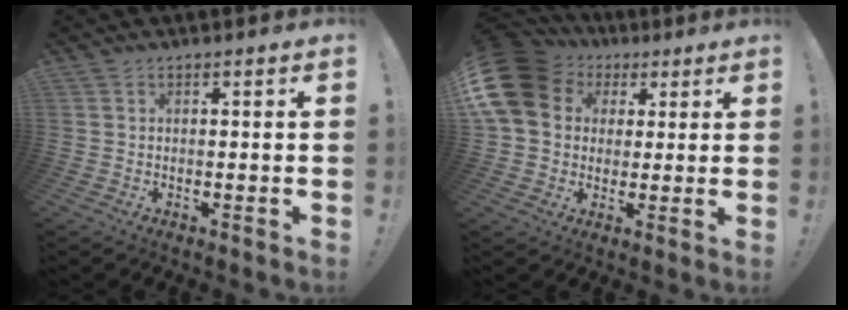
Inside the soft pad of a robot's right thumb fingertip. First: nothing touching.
{"total": 15.5, "force": [4.2, 12.5, 8.0], "torque": [-0.141, -0.011, 0.086]}